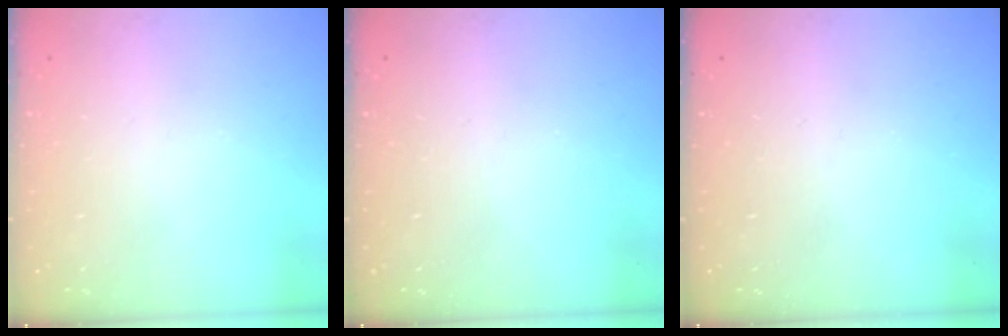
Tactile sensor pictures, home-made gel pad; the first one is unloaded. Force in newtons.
{"total": 0.0}
{"total": 0.0}